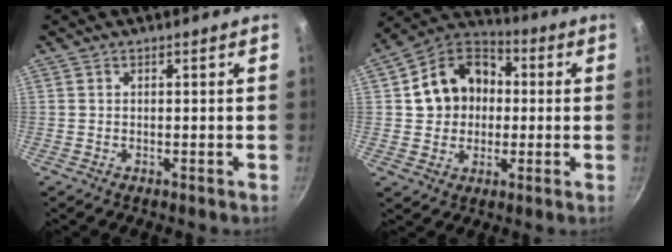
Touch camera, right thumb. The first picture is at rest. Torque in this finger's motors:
{"motor_torque": [-0.42, 0.89, 0.65, -0.64, 0.10]}